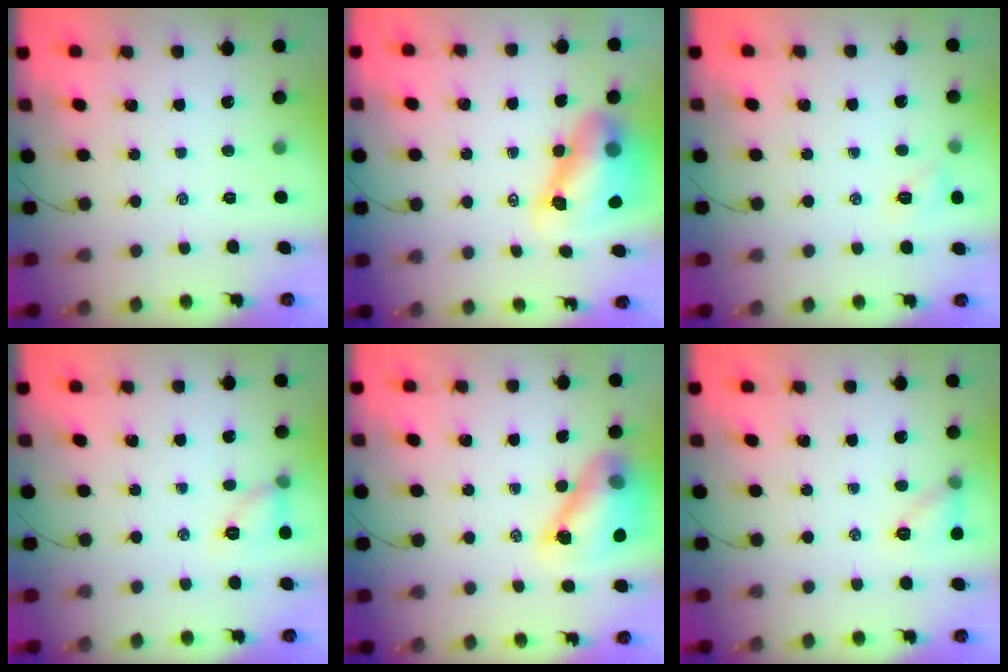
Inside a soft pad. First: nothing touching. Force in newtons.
{"total": 10.5, "press": 9.9, "slide": 3.5}
{"total": 6.1, "press": 5.9, "slide": 1.2}
{"total": 7.4, "press": 7.4, "slide": 0.5}
{"total": 13.8, "press": 13.2, "slide": 4.1}
{"total": 7.6, "press": 7.6, "slide": 0.5}